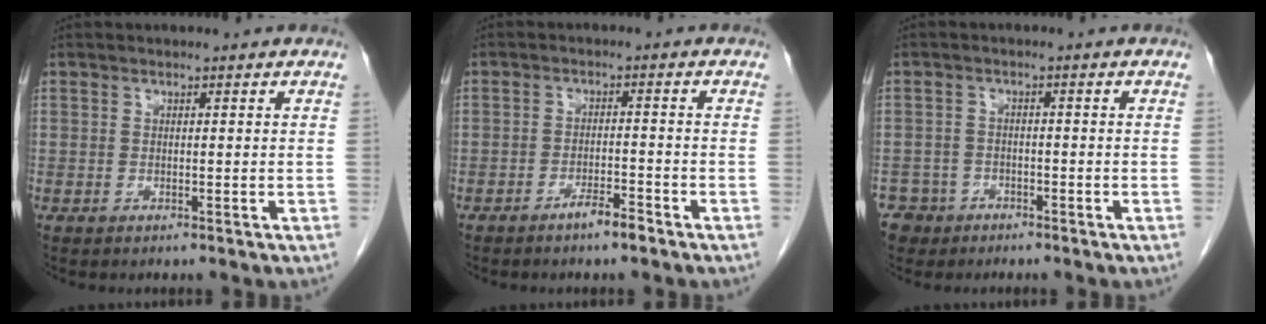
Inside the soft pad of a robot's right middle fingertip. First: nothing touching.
{"total": 3.0, "force": [-2.4, 0.2, 1.9], "torque": [-0.034, -0.001, -0.040]}
{"total": 4.4, "force": [-3.0, 3.3, -0.3], "torque": [0.008, 0.010, -0.053]}